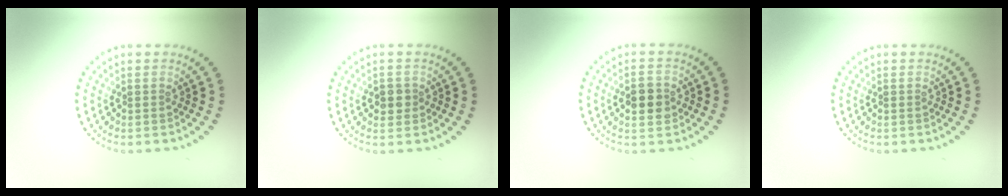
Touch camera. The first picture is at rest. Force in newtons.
{"total": 1.7, "press": 1.6, "slide": 0.5}
{"total": 2.9, "press": 2.9, "slide": 0.2}
{"total": 0.0}